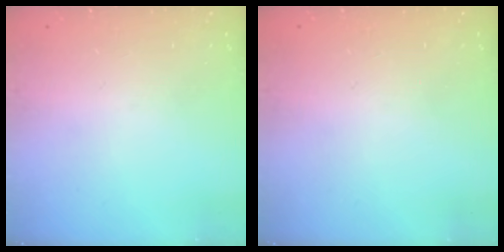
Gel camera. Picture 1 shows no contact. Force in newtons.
{"total": 2.6, "press": 2.6, "slide": 0.2}